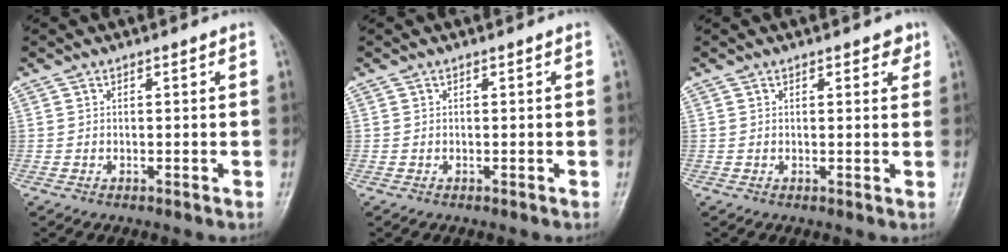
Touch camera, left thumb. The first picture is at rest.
{"total": 0.0}
{"total": 2.4, "force": [1.5, 1.2, 1.4], "torque": [-0.001, -0.004, 0.016]}